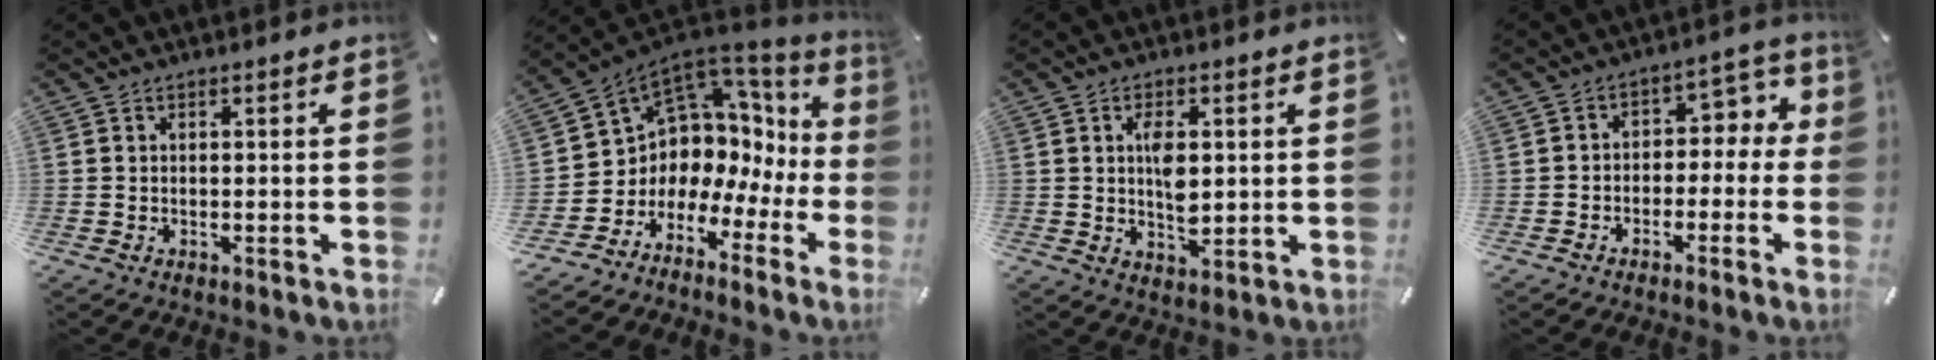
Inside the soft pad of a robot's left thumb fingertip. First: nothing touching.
{"total": 5.8, "force": [2.7, 5.0, -0.8], "torque": [-0.018, -0.075, 0.058]}
{"total": 6.2, "force": [1.0, 3.5, 5.1], "torque": [-0.088, -0.003, 0.009]}
{"total": 6.1, "force": [-1.0, 5.0, 3.3], "torque": [-0.046, 0.016, -0.025]}